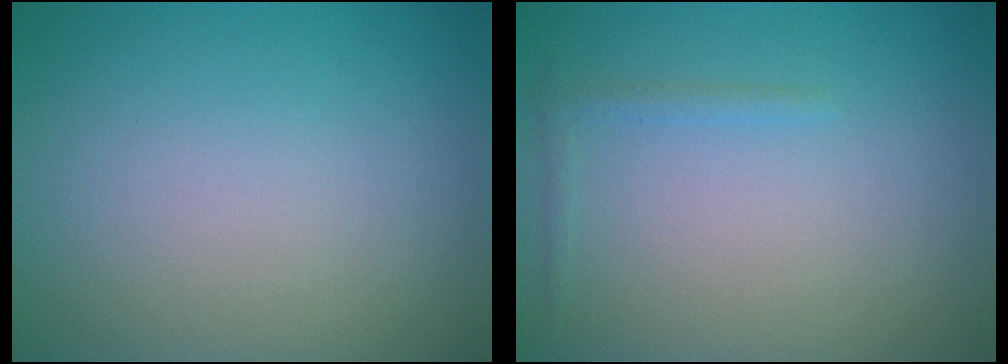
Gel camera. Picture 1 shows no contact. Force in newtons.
{"total": 0.8, "press": 0.8, "slide": 0.1}